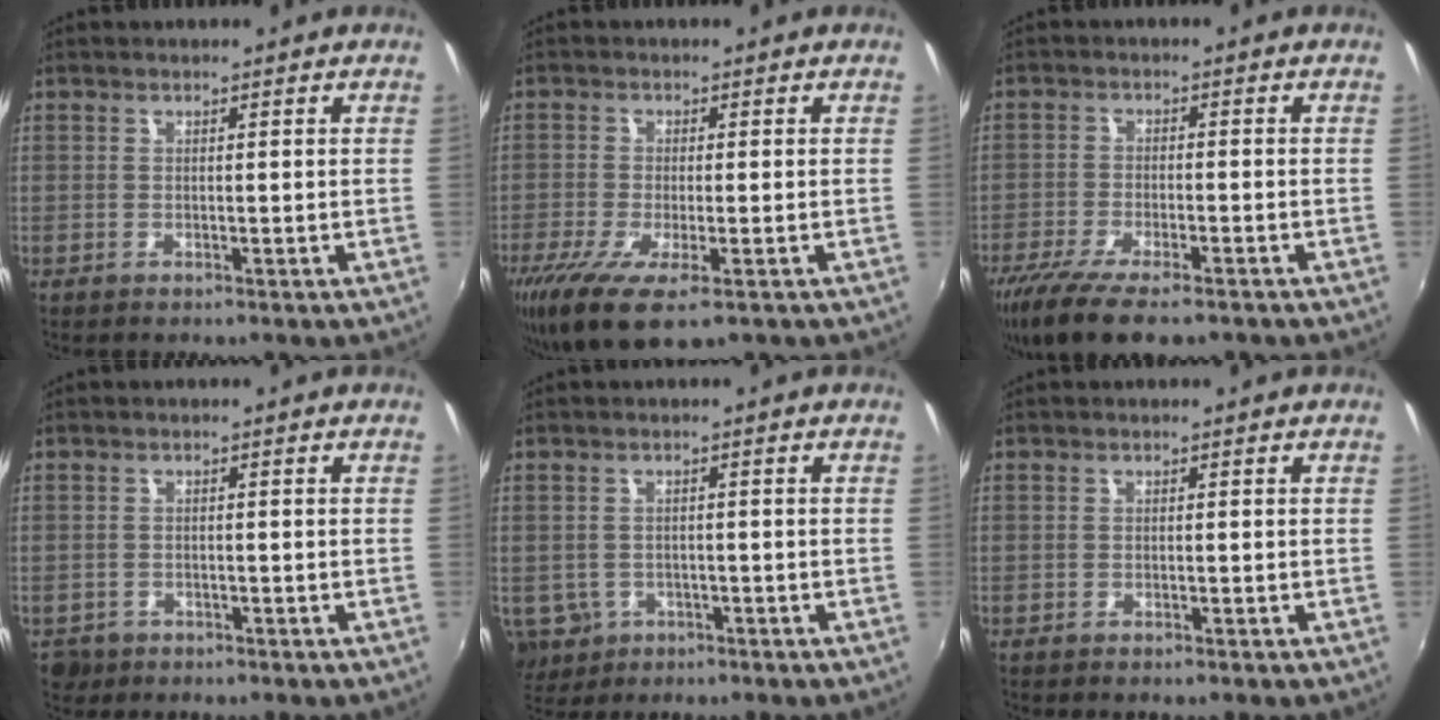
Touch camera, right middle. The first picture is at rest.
{"total": 10.0, "force": [-5.8, 2.9, 7.6], "torque": [-0.166, -0.042, -0.097]}
{"total": 13.8, "force": [-9.9, 4.2, 8.6], "torque": [-0.190, -0.051, -0.171]}
{"total": 3.4, "force": [-1.7, 2.7, 1.0], "torque": [-0.028, -0.006, -0.025]}
{"total": 6.6, "force": [-2.5, 5.6, 2.6], "torque": [-0.063, -0.013, -0.028]}
{"total": 0.6, "force": [-0.5, 0.2, 0.2], "torque": [-0.005, -0.003, -0.009]}